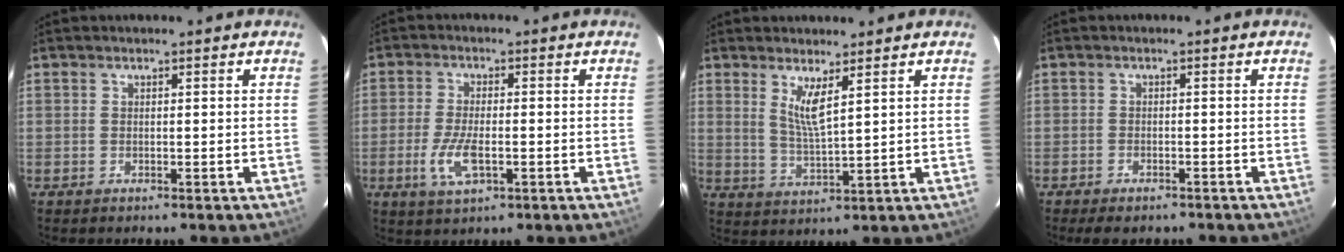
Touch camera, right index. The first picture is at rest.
{"total": 6.7, "force": [-2.2, 2.6, 5.8], "torque": [-0.127, -0.008, -0.043]}
{"total": 5.0, "force": [2.7, 0.4, 4.3], "torque": [-0.083, -0.015, 0.050]}
{"total": 4.5, "force": [-3.6, 1.7, 2.1], "torque": [-0.050, -0.009, -0.053]}